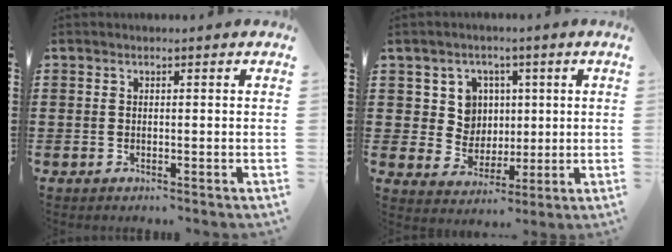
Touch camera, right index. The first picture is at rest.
{"total": 6.9, "force": [1.8, 6.2, 2.3], "torque": [-0.060, 0.011, 0.031]}